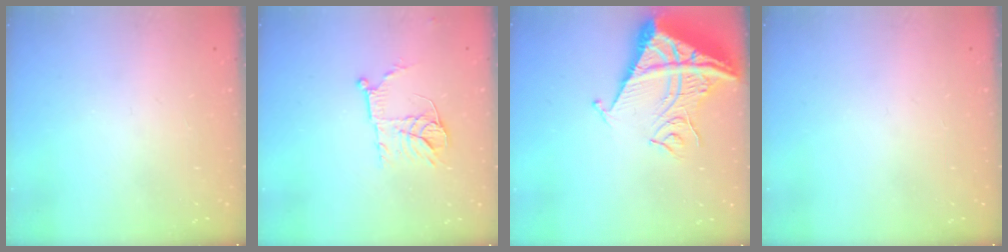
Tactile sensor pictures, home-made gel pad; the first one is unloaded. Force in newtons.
{"total": 11.2, "press": 11.1, "slide": 0.7}
{"total": 11.9, "press": 11.8, "slide": 1.2}
{"total": 0.0}